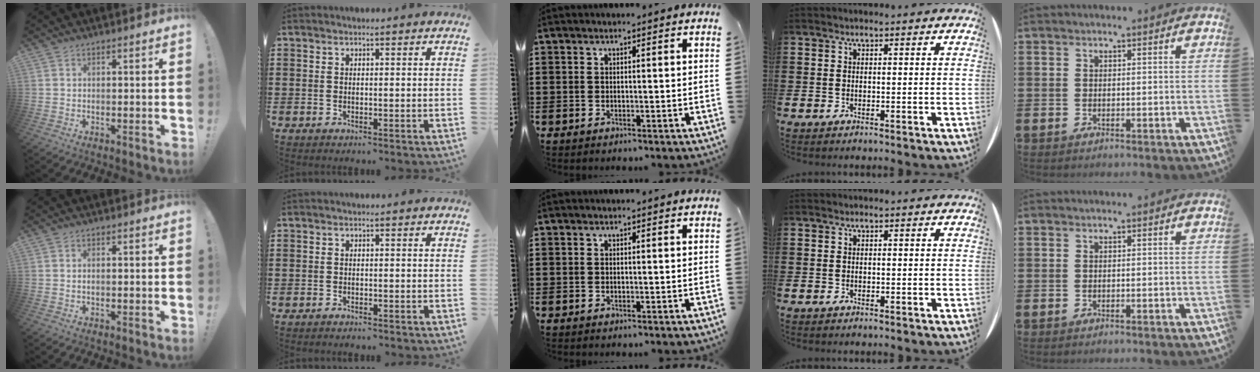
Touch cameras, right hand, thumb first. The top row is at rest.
{"thumb": {"total": 0.7, "force": [0.1, 0.3, 0.6], "torque": [-0.012, 0.002, 0.002]}, "index": {"total": 0.7, "force": [-0.7, 0.0, 0.0], "torque": [-0.002, 0.000, -0.015]}}